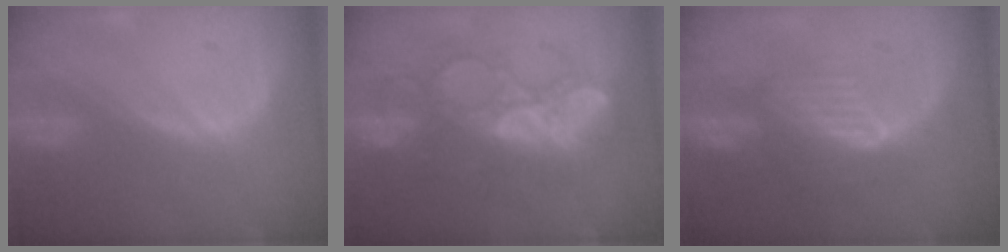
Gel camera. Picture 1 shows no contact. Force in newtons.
{"total": 9.1, "press": 8.9, "slide": 1.9}
{"total": 8.0, "press": 7.3, "slide": 3.3}